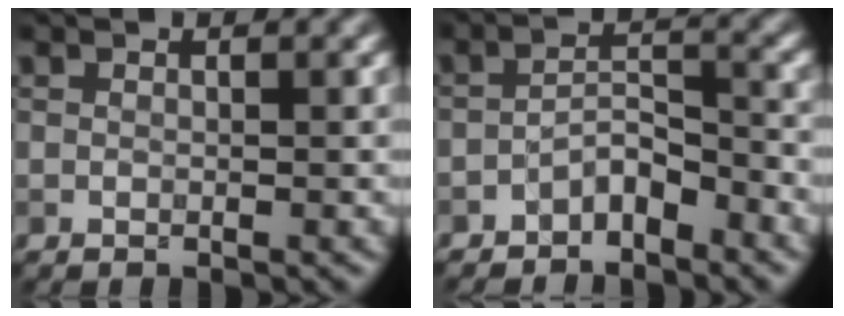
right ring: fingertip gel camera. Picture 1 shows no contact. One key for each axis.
{"total": 3.0, "fx": -2.3, "fy": 1.0, "fz": 1.7, "tx": -0.029, "ty": 0.013, "tz": -0.046}